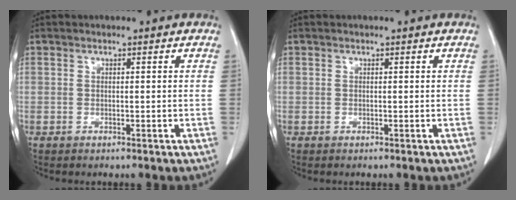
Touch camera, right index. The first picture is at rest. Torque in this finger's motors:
{"motor_torque": [0.04, 0.00, 0.03, 0.01]}